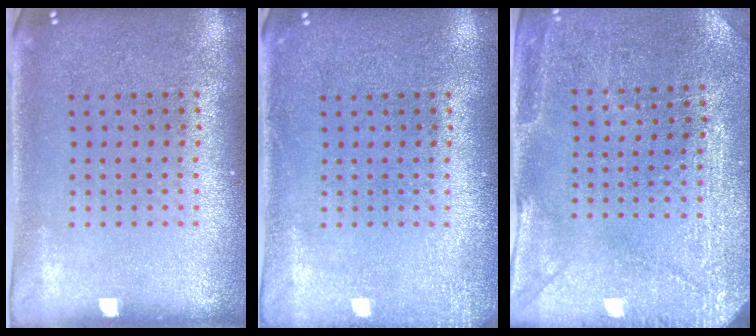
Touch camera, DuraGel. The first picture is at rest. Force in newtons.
{"total": 1.4, "press": 1.4, "slide": 0.2}
{"total": 2.9, "press": 2.8, "slide": 0.6}